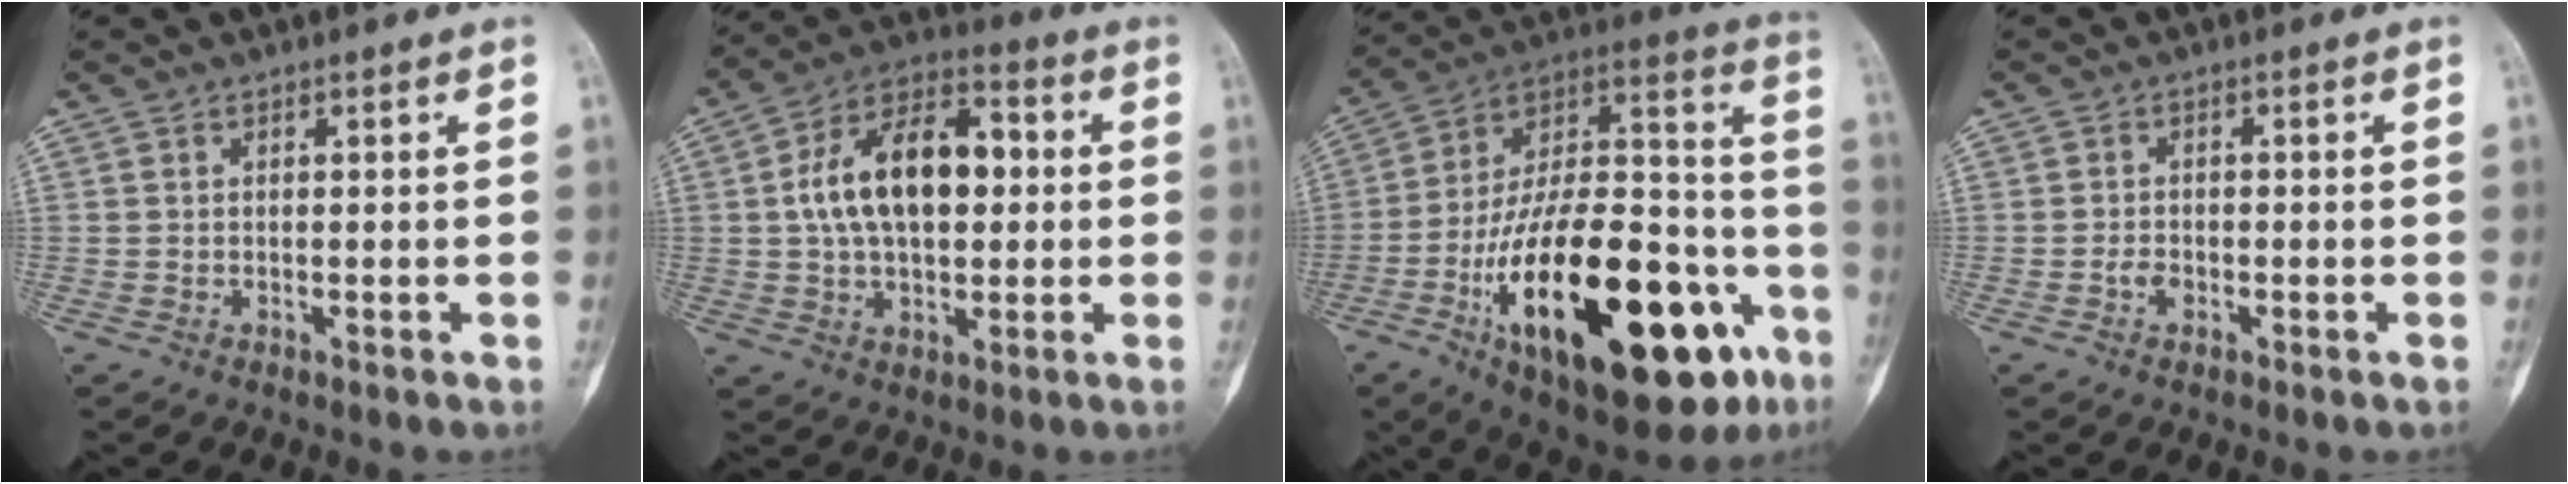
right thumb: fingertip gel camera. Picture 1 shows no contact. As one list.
[{"total": 16.6, "force": [1.6, 9.4, 13.6], "torque": [-0.221, 0.028, 0.020]}, {"total": 37.8, "force": [-14.6, 15.6, 31.2], "torque": [-0.484, 0.056, -0.218]}, {"total": 1.8, "force": [-0.8, 1.1, 1.1], "torque": [-0.020, 0.005, -0.017]}]